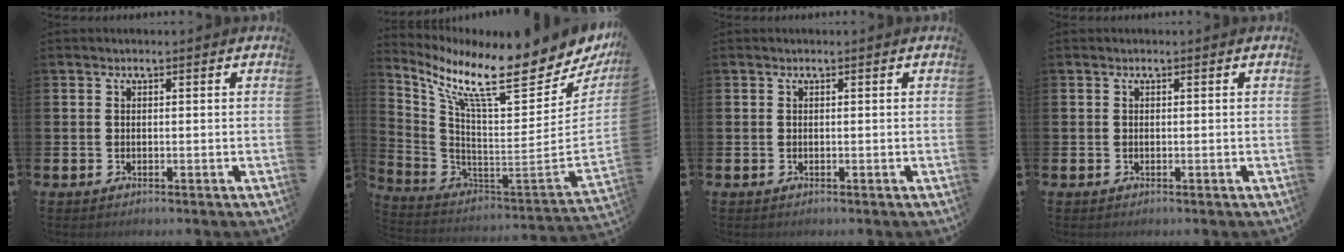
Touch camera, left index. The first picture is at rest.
{"total": 11.5, "force": [8.9, 2.2, 6.8], "torque": [-0.133, -0.093, 0.139]}
{"total": 0.0}
{"total": 0.0}